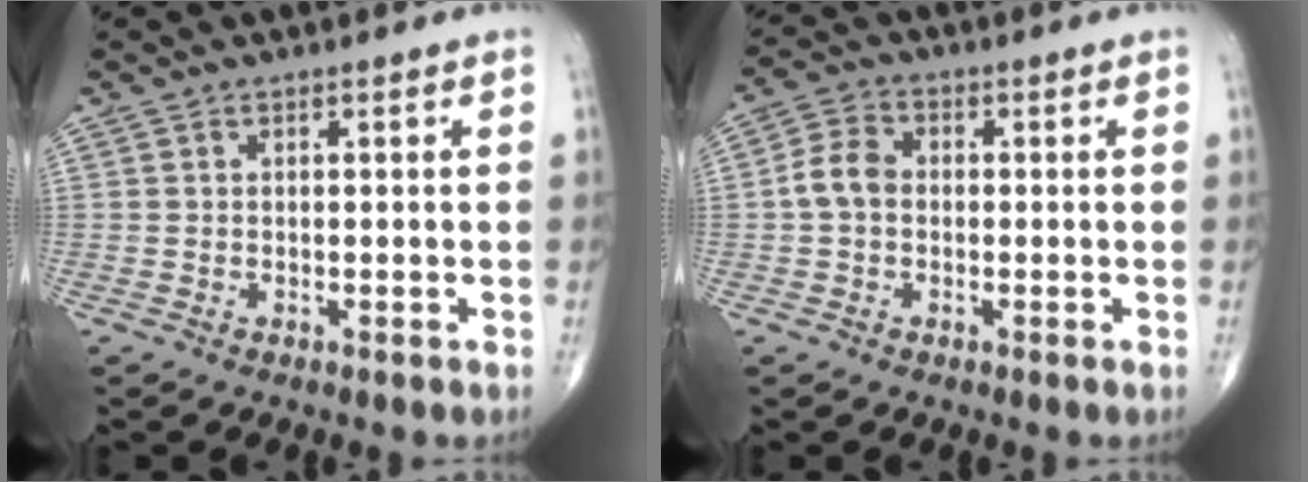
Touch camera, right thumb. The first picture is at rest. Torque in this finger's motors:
{"motor_torque": [-0.08, 0.11, 0.23, -0.02, 0.02]}